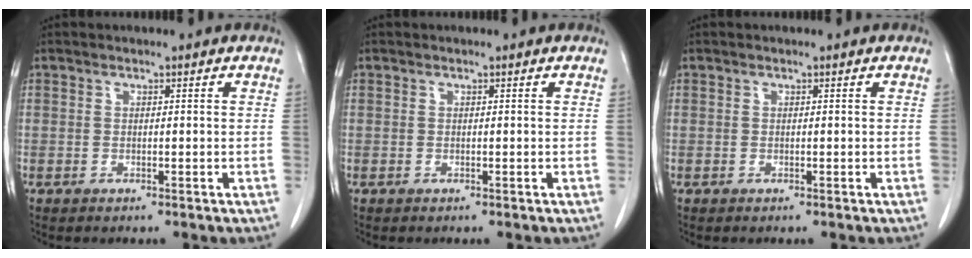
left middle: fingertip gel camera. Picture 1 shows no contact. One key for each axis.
{"total": 0.0}
{"total": 0.0}